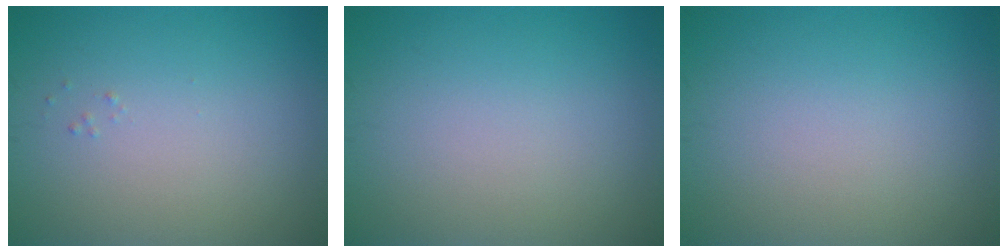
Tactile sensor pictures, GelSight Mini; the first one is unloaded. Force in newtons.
{"total": 0.0}
{"total": 0.0}